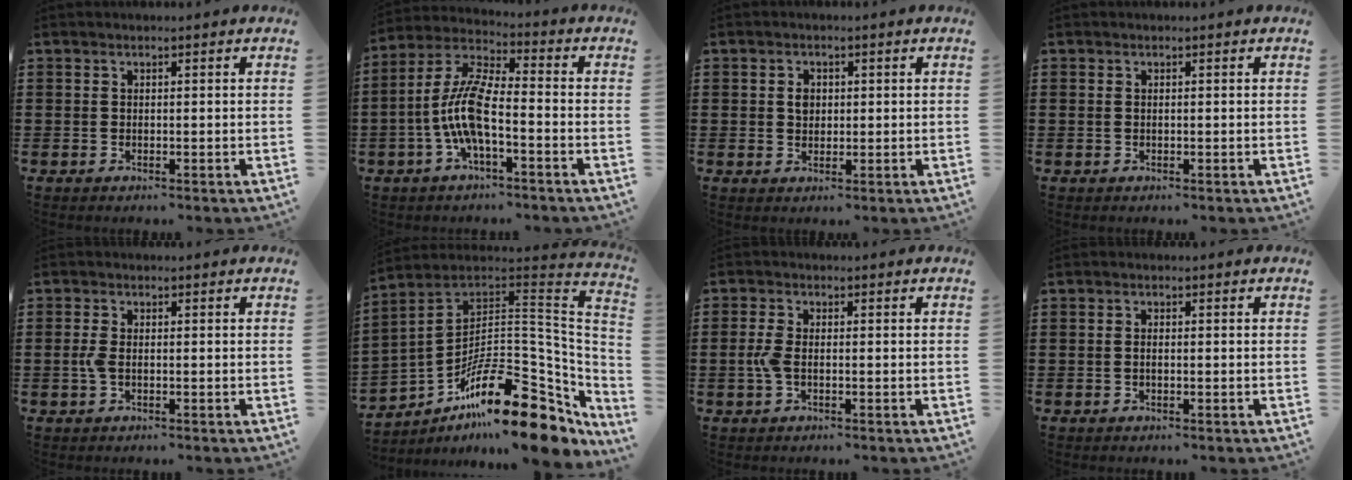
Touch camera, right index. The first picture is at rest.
{"total": 9.7, "force": [-2.7, 2.8, 8.8], "torque": [-0.206, -0.010, -0.056]}
{"total": 2.0, "force": [0.3, 1.5, 1.3], "torque": [-0.029, 0.007, 0.005]}
{"total": 0.6, "force": [0.1, 0.3, 0.5], "torque": [-0.012, 0.002, 0.001]}
{"total": 2.2, "force": [-0.4, 1.0, 2.0], "torque": [-0.052, -0.004, -0.012]}
{"total": 20.2, "force": [-12.0, 6.8, 14.8], "torque": [-0.216, 0.025, -0.208]}
{"total": 3.1, "force": [-0.6, 1.4, 2.7], "torque": [-0.070, -0.006, -0.017]}
{"total": 0.9, "force": [-0.2, 0.3, 0.9], "torque": [-0.017, -0.001, -0.003]}